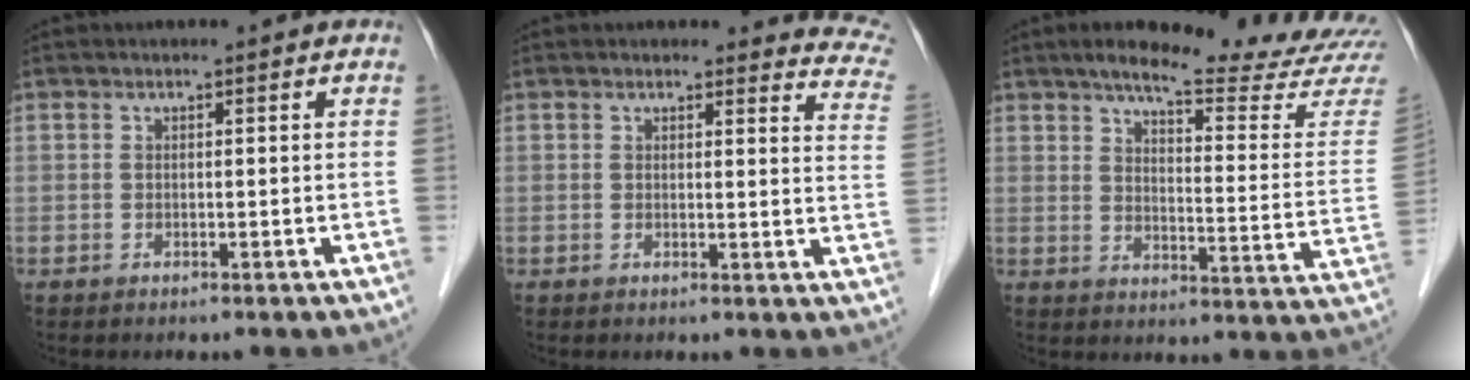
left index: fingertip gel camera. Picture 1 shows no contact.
{"total": 9.7, "force": [9.4, 1.8, 0.8], "torque": [0.035, -0.069, 0.054]}
{"total": 20.9, "force": [19.0, 0.4, 8.5], "torque": [-0.115, -0.084, 0.228]}